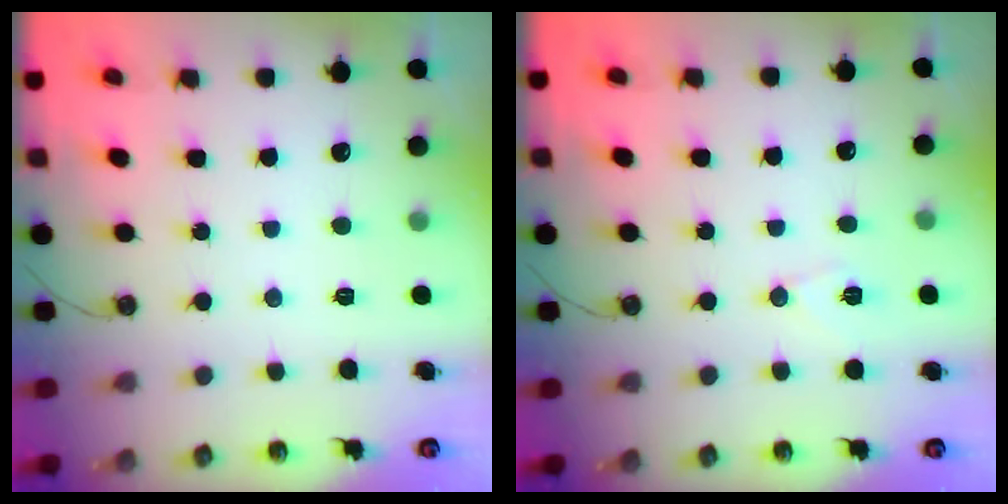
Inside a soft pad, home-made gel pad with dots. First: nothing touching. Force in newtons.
{"total": 6.1, "press": 5.6, "slide": 2.5}